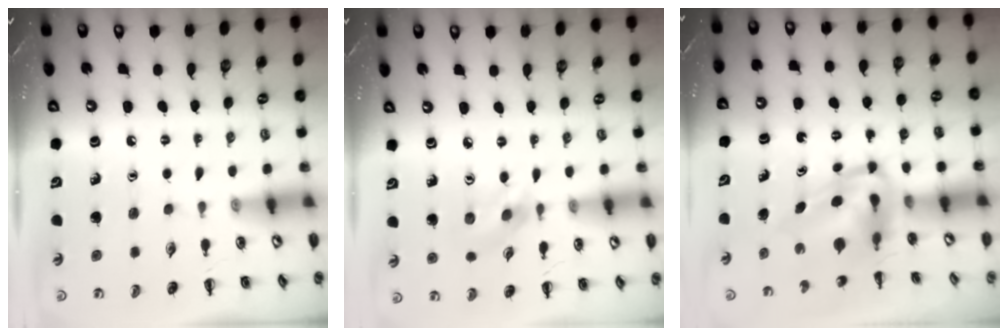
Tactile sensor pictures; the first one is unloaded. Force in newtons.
{"total": 2.9, "press": 2.9, "slide": 0.7}
{"total": 5.1, "press": 5.0, "slide": 1.1}